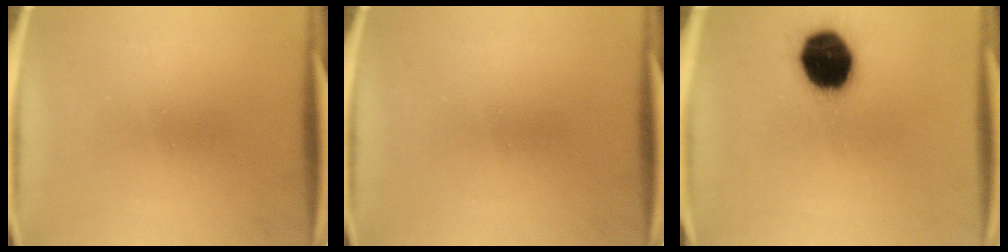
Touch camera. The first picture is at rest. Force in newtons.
{"total": 0.0}
{"total": 16.8}